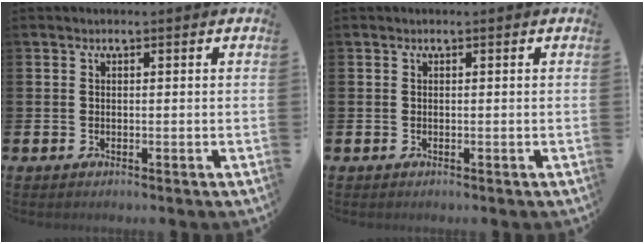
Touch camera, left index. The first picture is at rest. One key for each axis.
{"total": 0.0}